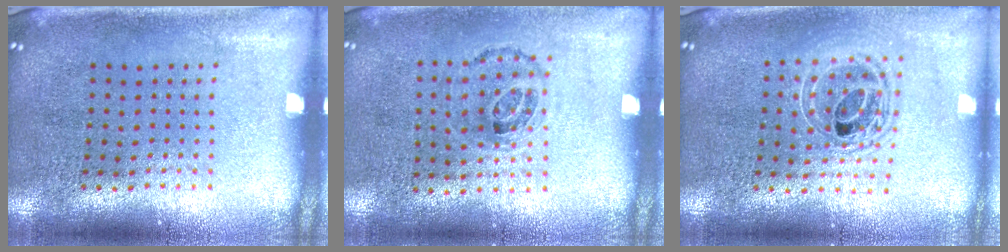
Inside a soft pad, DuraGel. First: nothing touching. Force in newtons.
{"total": 1.0, "press": 0.7, "slide": 0.7}
{"total": 1.6, "press": 1.4, "slide": 0.9}